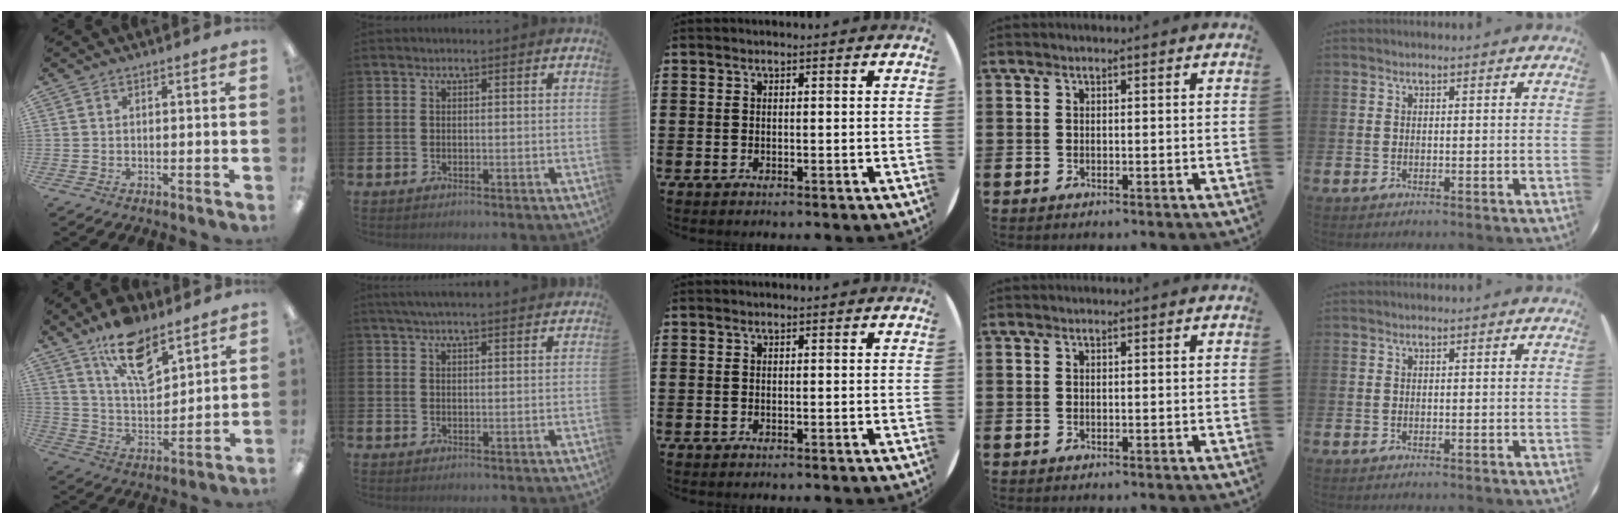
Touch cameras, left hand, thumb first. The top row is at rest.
{"thumb": {"total": 15.2, "force": [10.3, 6.8, 8.9], "torque": [-0.150, -0.050, 0.181]}, "index": {"total": 3.5, "force": [3.3, 0.0, 1.2], "torque": [-0.033, -0.006, 0.060]}}